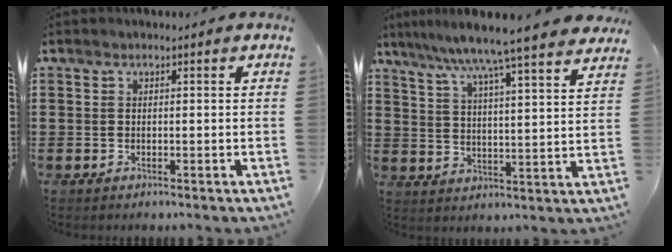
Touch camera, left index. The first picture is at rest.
{"total": 8.0, "force": [7.0, -1.3, 3.6], "torque": [-0.095, -0.045, 0.115]}